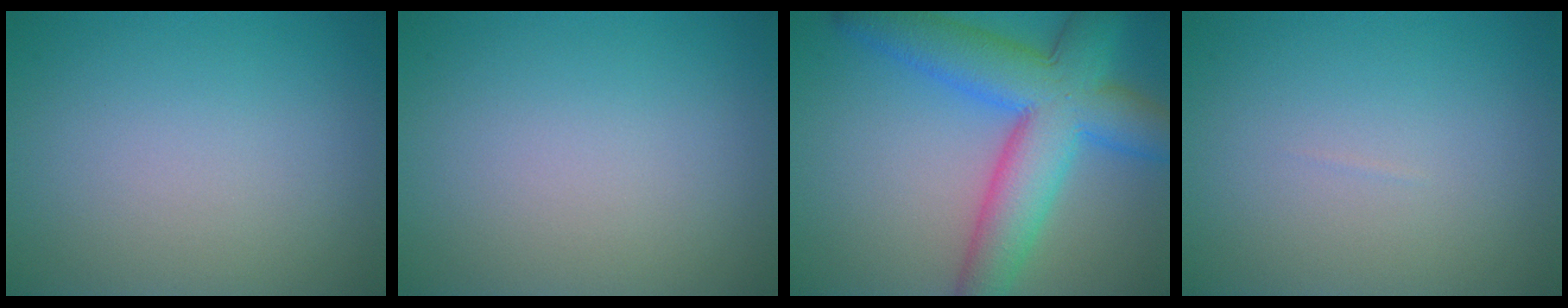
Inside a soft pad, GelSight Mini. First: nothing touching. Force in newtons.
{"total": 0.0}
{"total": 10.0, "press": 10.0, "slide": 0.3}
{"total": 0.0}